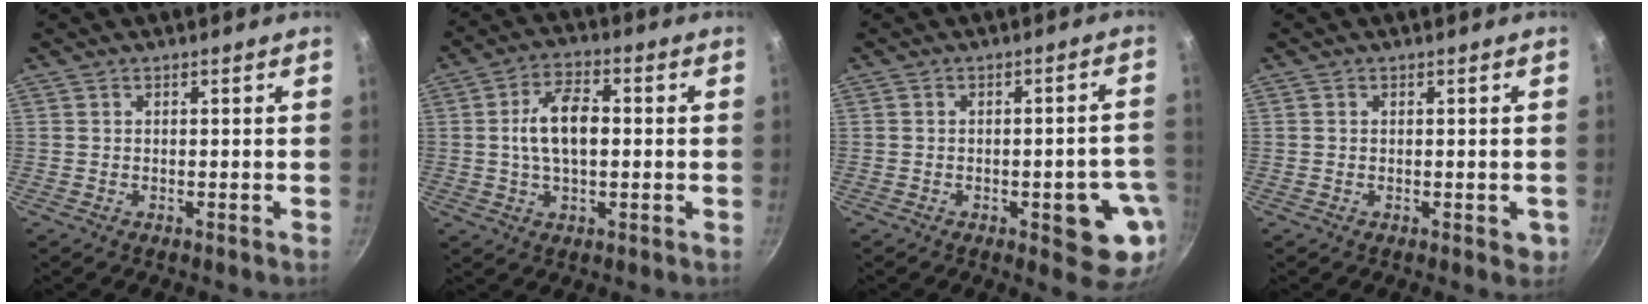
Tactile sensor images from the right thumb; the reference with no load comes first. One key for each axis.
{"total": 9.4, "fx": 0.5, "fy": 5.1, "fz": 7.9, "tx": -0.128, "ty": 0.020, "tz": 0.004}
{"total": 10.6, "fx": -3.2, "fy": 4.1, "fz": 9.2, "tx": -0.070, "ty": 0.014, "tz": -0.039}
{"total": 2.6, "fx": -0.4, "fy": 1.6, "fz": 2.1, "tx": -0.019, "ty": -0.001, "tz": -0.005}